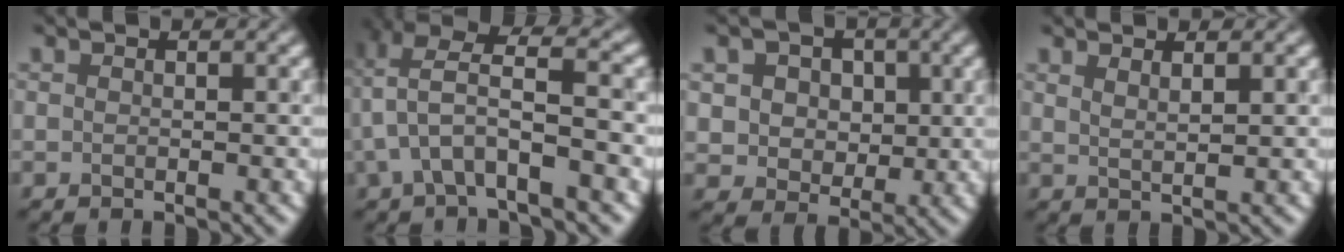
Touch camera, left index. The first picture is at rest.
{"total": 5.6, "force": [-0.6, 1.8, 5.3], "torque": [-0.111, 0.014, -0.011]}
{"total": 5.5, "force": [1.7, 4.6, 2.5], "torque": [-0.052, 0.010, 0.028]}
{"total": 1.7, "force": [1.4, 0.5, 0.9], "torque": [0.003, 0.005, 0.014]}